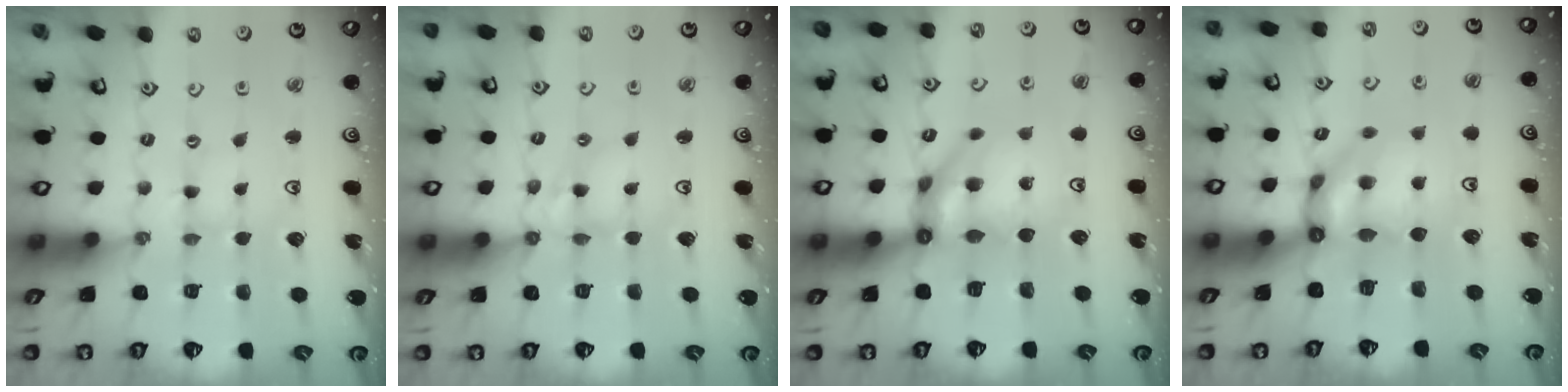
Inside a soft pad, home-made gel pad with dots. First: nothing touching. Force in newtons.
{"total": 6.0, "press": 5.9, "slide": 0.6}
{"total": 11.1, "press": 11.0, "slide": 1.1}
{"total": 9.6, "press": 9.6, "slide": 0.7}